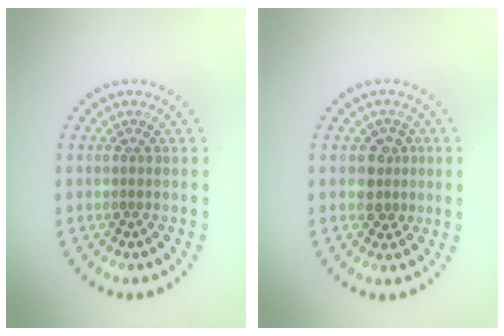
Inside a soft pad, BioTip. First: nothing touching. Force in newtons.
{"total": 2.2, "press": 2.0, "slide": 0.9}